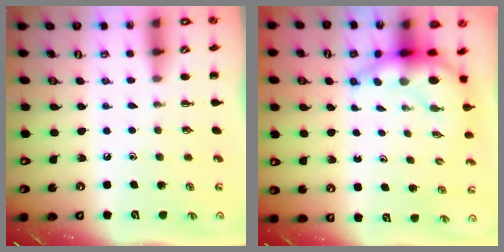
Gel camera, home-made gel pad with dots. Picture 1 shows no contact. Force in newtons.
{"total": 6.5, "press": 6.3, "slide": 1.8}